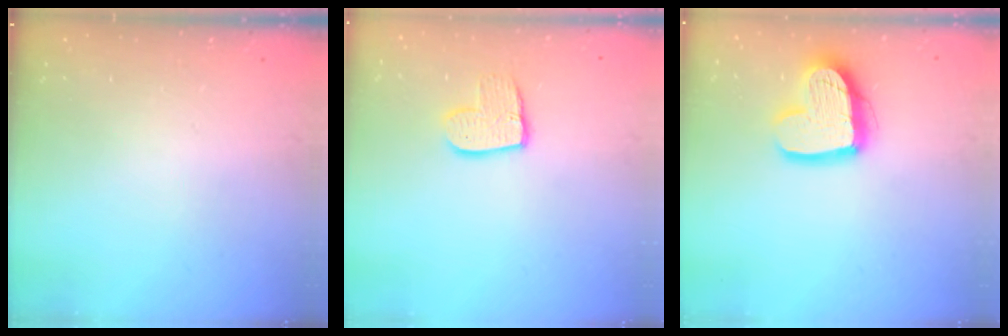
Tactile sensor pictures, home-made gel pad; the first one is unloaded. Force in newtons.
{"total": 9.8, "press": 9.8, "slide": 0.7}
{"total": 14.9, "press": 14.8, "slide": 1.4}